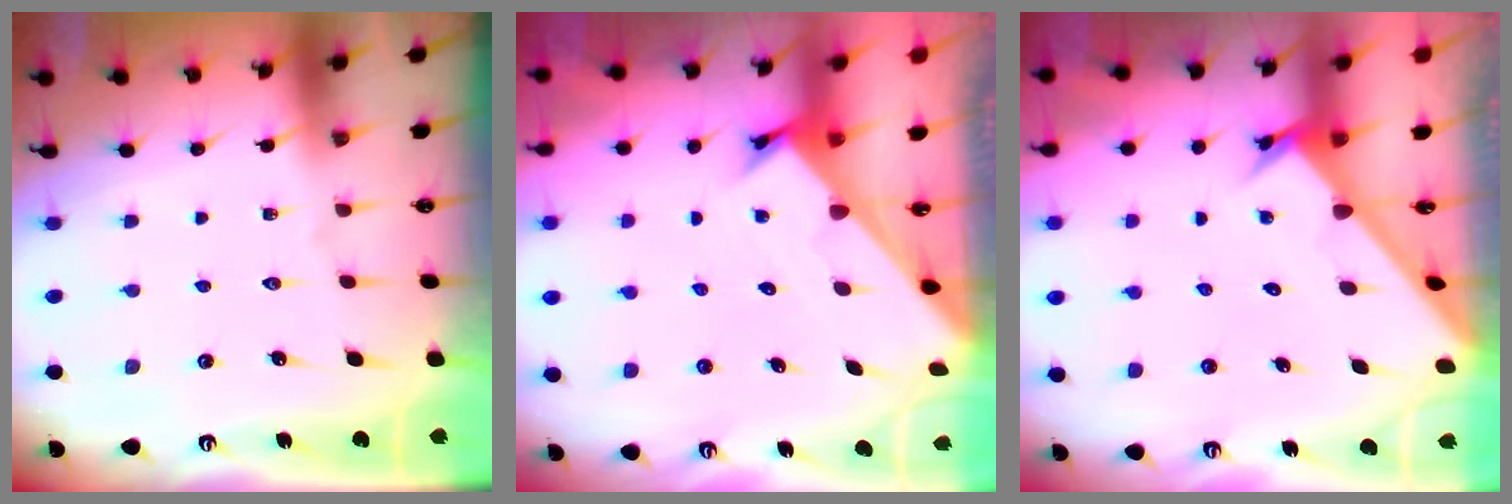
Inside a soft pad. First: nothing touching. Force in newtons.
{"total": 2.4, "press": 2.4, "slide": 0.2}
{"total": 2.6, "press": 2.6, "slide": 0.2}